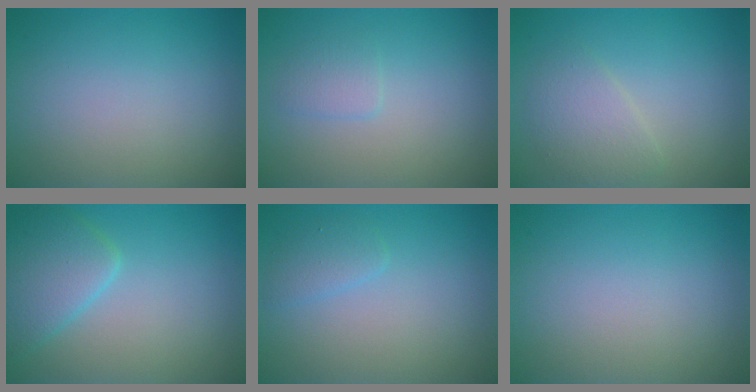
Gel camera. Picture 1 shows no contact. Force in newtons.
{"total": 1.2, "press": 1.2, "slide": 0.1}
{"total": 2.5, "press": 2.5, "slide": 0.1}
{"total": 4.2, "press": 4.1, "slide": 0.2}
{"total": 1.4, "press": 1.4, "slide": 0.1}
{"total": 0.0}